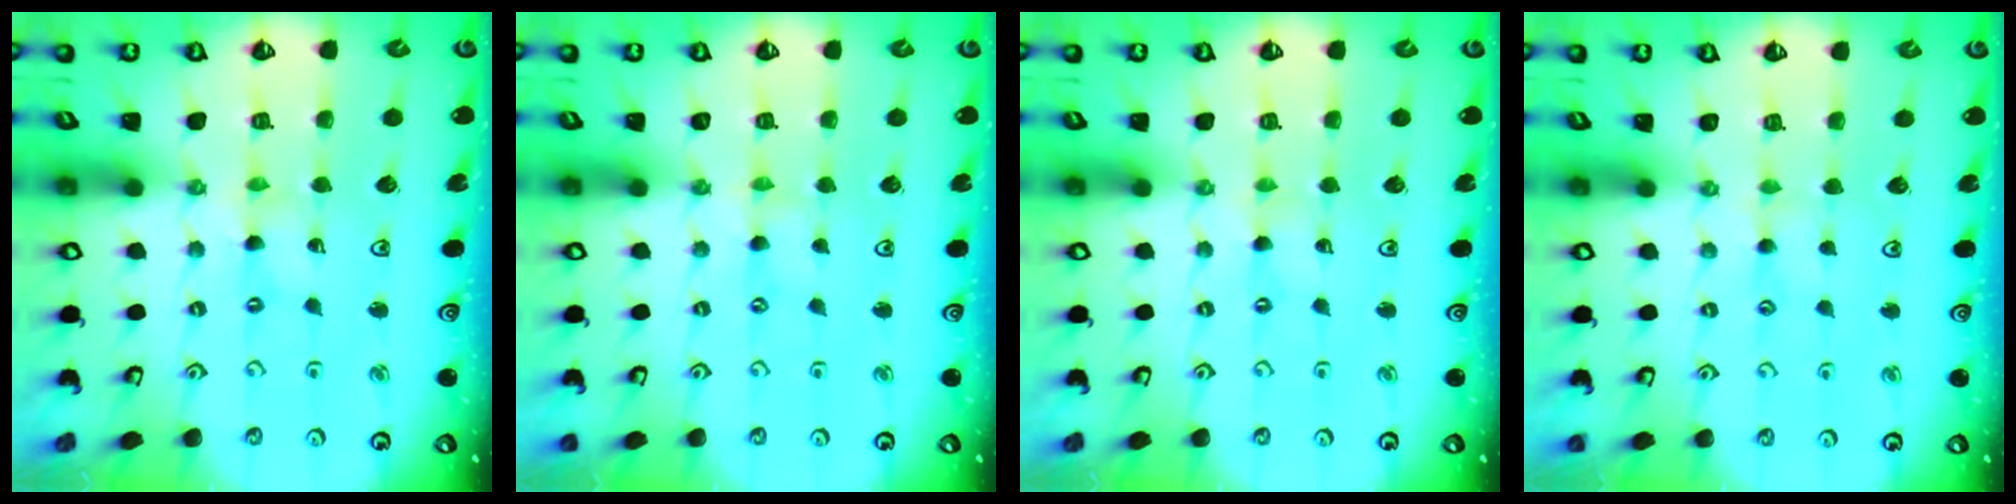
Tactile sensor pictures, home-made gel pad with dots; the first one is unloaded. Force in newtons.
{"total": 0.0}
{"total": 0.0}
{"total": 1.5, "press": 1.4, "slide": 0.3}